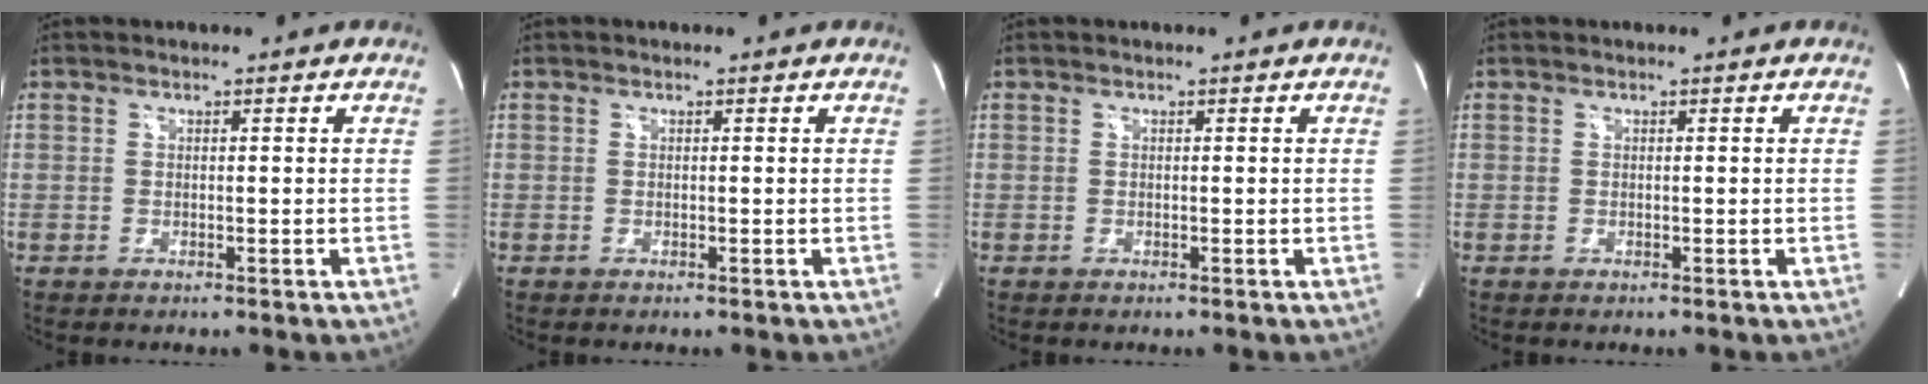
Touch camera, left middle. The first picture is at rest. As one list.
[{"total": 0.0}, {"total": 0.0}, {"total": 0.0}]